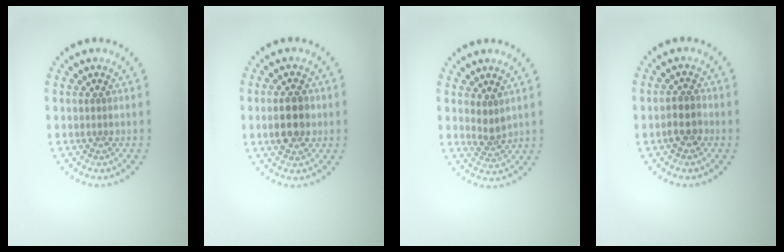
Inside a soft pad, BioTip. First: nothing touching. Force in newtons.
{"total": 3.8, "press": 3.8, "slide": 0.2}
{"total": 1.6, "press": 1.4, "slide": 0.8}
{"total": 2.1, "press": 1.9, "slide": 0.8}